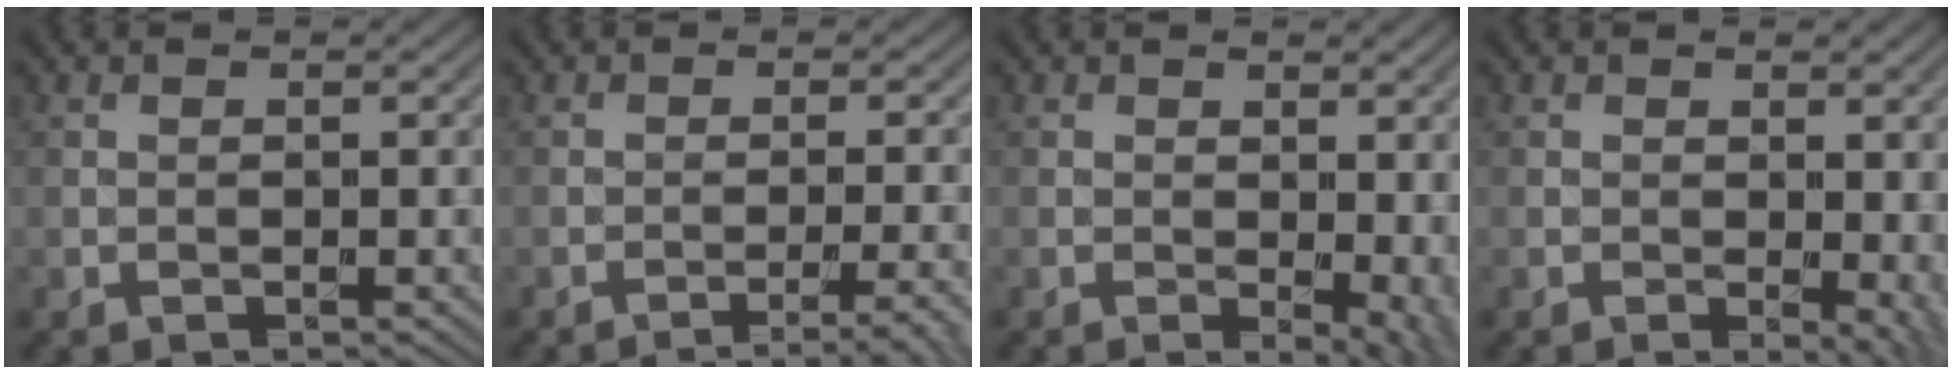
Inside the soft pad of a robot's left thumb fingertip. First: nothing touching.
{"total": 5.2, "force": [-3.2, 0.9, 3.9], "torque": [-0.048, 0.012, -0.053]}
{"total": 5.6, "force": [-0.1, 2.7, 4.9], "torque": [-0.059, -0.008, 0.004]}
{"total": 4.4, "force": [-0.2, 2.0, 3.9], "torque": [-0.047, -0.007, 0.000]}